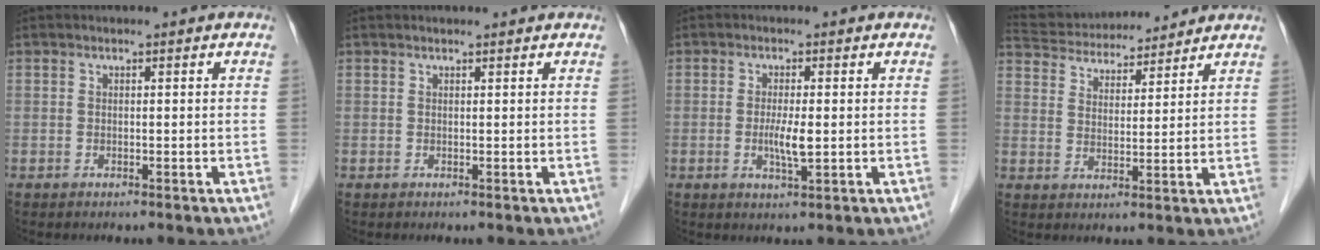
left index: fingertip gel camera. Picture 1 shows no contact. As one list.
[{"total": 1.6, "force": [1.5, 0.1, 0.5], "torque": [-0.009, 0.013, 0.021]}, {"total": 3.5, "force": [-0.4, 0.5, 3.4], "torque": [-0.069, -0.009, -0.006]}, {"total": 13.9, "force": [12.9, 3.2, 3.9], "torque": [-0.070, 0.034, 0.210]}]